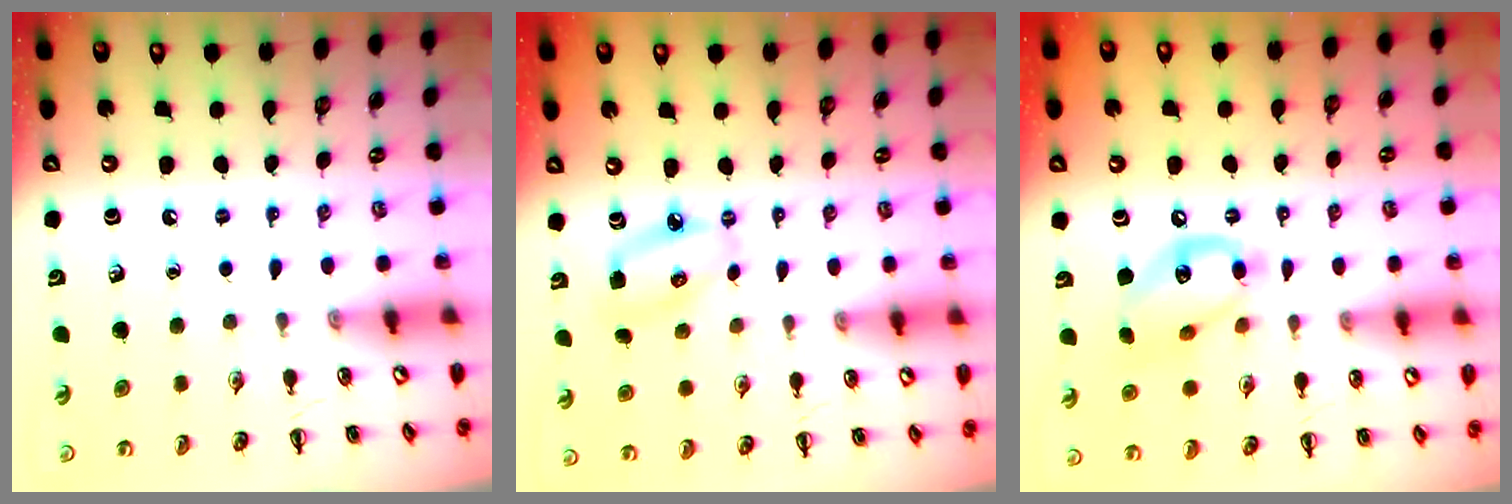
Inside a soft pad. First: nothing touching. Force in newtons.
{"total": 7.2, "press": 7.0, "slide": 1.8}
{"total": 13.5, "press": 13.2, "slide": 2.9}